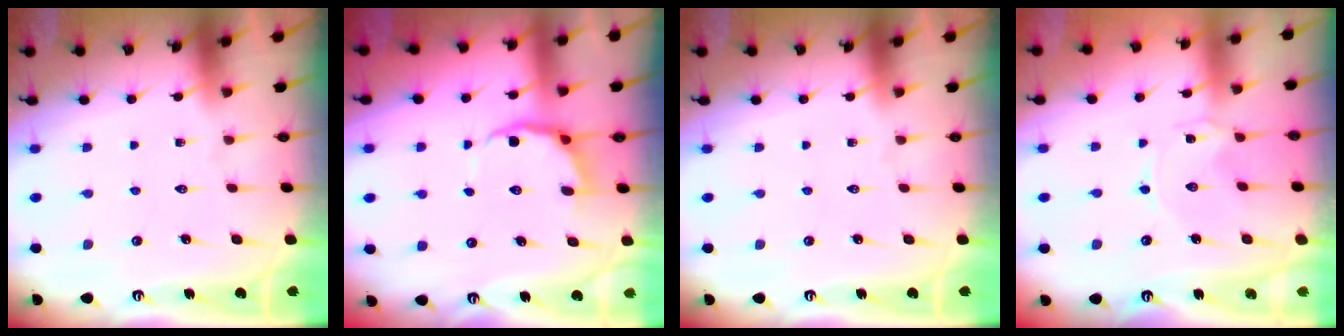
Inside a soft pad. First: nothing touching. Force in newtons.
{"total": 7.5, "press": 6.9, "slide": 2.9}
{"total": 0.0}
{"total": 0.0}